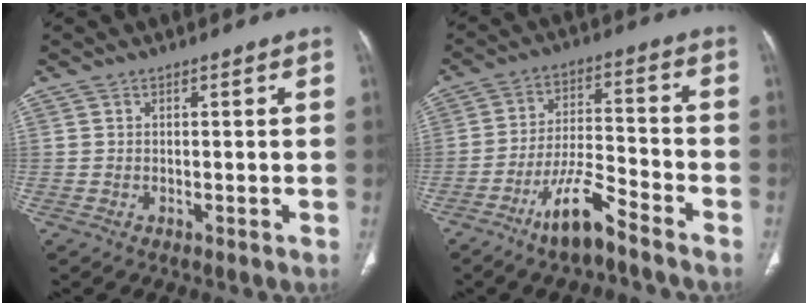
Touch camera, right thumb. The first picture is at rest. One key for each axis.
{"total": 9.7, "fx": -7.0, "fy": 2.2, "fz": 6.4, "tx": -0.118, "ty": 0.049, "tz": -0.128}